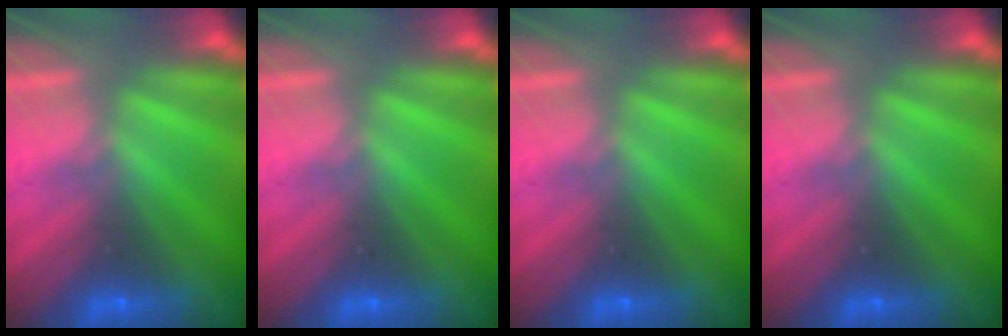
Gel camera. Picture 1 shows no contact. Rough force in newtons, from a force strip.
{"total": 0.0}
{"total": 0.0}
{"total": 0.0}